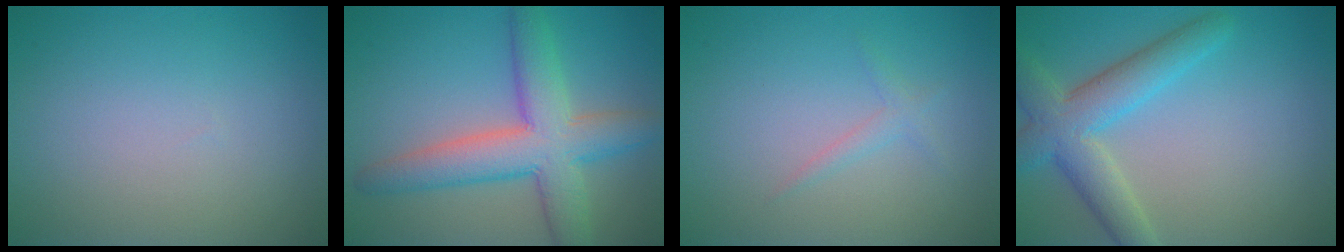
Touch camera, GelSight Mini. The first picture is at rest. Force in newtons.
{"total": 7.3, "press": 7.3, "slide": 0.4}
{"total": 1.1, "press": 1.1, "slide": 0.0}
{"total": 5.4, "press": 5.3, "slide": 0.7}